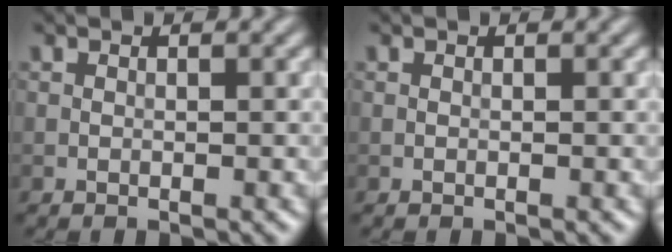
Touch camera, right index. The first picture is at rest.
{"total": 0.0}